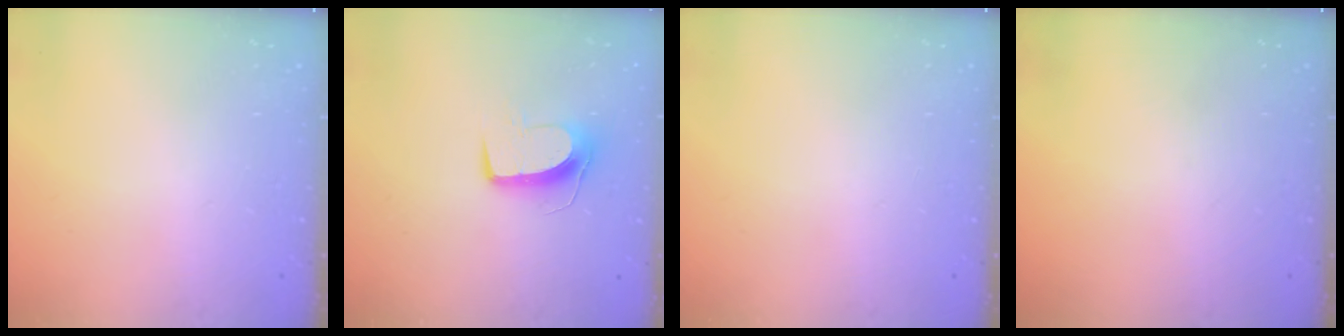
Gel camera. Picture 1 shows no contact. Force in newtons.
{"total": 10.1, "press": 10.1, "slide": 0.1}
{"total": 0.0}
{"total": 0.0}